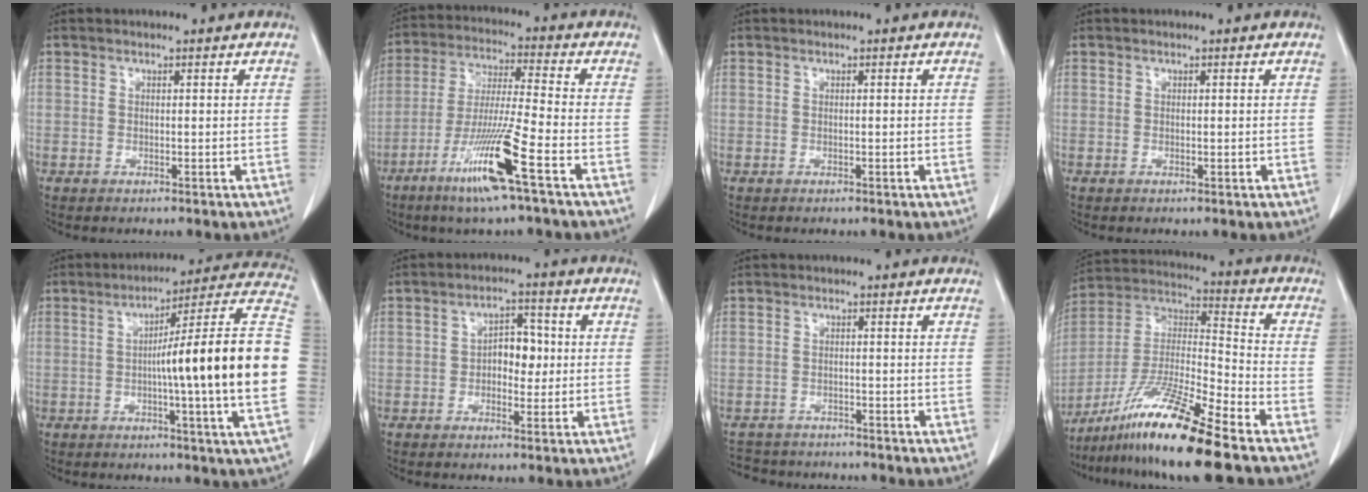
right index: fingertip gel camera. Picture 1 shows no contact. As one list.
[{"total": 12.7, "force": [-6.6, -0.9, 10.9], "torque": [-0.216, -0.028, -0.126]}, {"total": 0.0}, {"total": 0.0}, {"total": 21.3, "force": [-1.5, -1.4, 21.2], "torque": [-0.233, 0.025, -0.035]}, {"total": 4.8, "force": [-0.1, 2.8, 3.9], "torque": [-0.058, 0.014, -0.002]}, {"total": 5.5, "force": [-5.2, 1.9, 0.4], "torque": [-0.001, -0.003, -0.078]}, {"total": 16.0, "force": [-11.5, -0.6, 11.1], "torque": [-0.221, -0.019, -0.212]}]